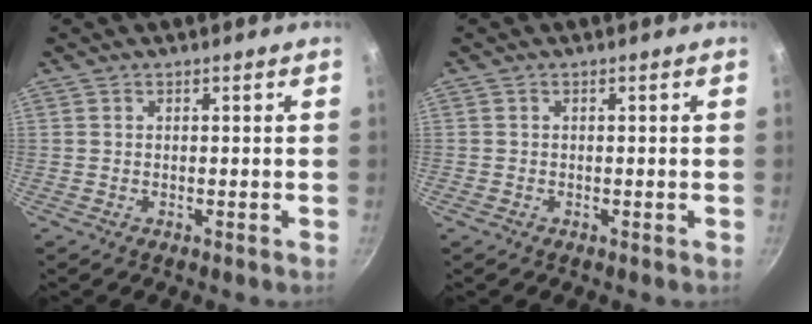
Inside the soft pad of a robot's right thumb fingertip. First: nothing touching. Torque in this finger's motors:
{"motor_torque": [1.63, 1.56, 0.35, -0.25, 0.07]}